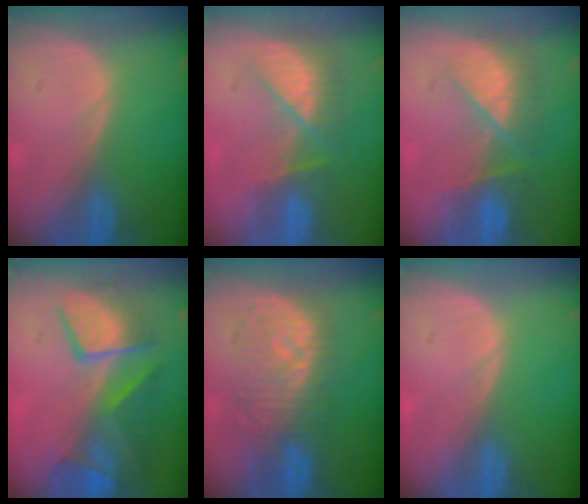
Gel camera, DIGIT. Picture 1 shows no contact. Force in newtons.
{"total": 8.1, "press": 7.0, "slide": 4.1}
{"total": 7.8, "press": 7.1, "slide": 3.1}
{"total": 9.4, "press": 8.6, "slide": 3.8}
{"total": 8.9, "press": 8.7, "slide": 1.8}
{"total": 0.0}